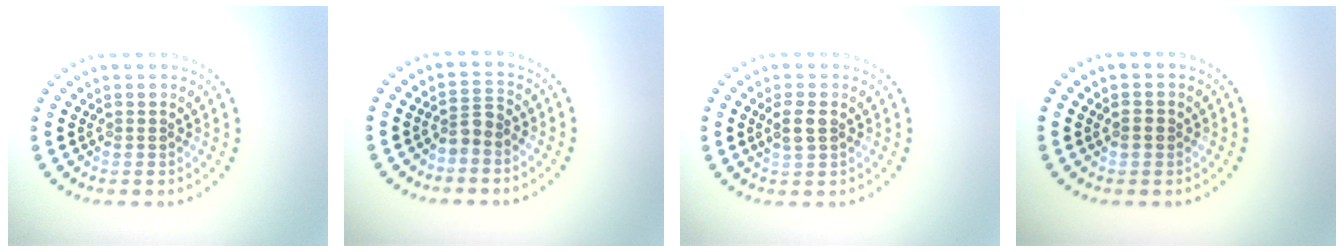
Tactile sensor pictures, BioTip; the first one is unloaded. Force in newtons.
{"total": 1.7, "press": 1.3, "slide": 1.2}
{"total": 1.8, "press": 1.8, "slide": 0.3}
{"total": 0.8, "press": 0.8, "slide": 0.2}